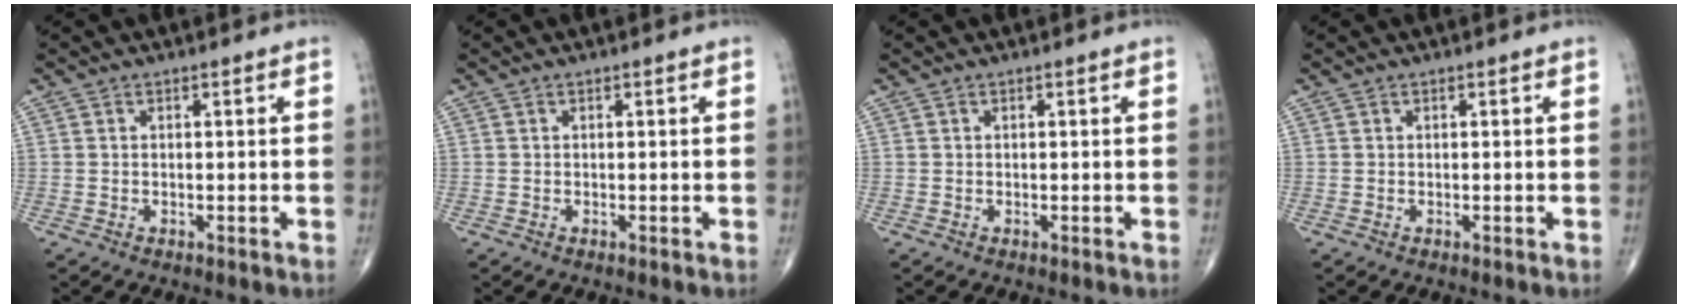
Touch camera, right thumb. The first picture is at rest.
{"total": 0.0}
{"total": 0.0}
{"total": 0.0}